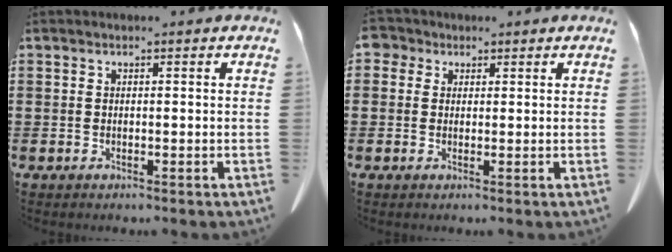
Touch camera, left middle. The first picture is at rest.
{"total": 2.0, "force": [1.1, 1.6, 0.5], "torque": [-0.017, 0.008, 0.019]}